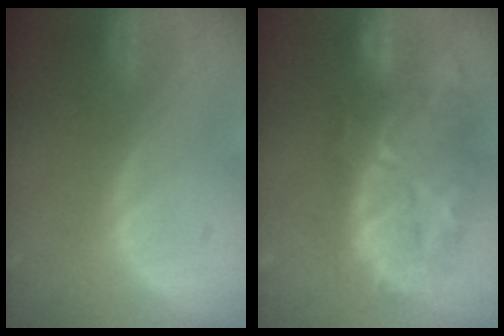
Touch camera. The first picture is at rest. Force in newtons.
{"total": 11.4, "press": 10.5, "slide": 4.5}